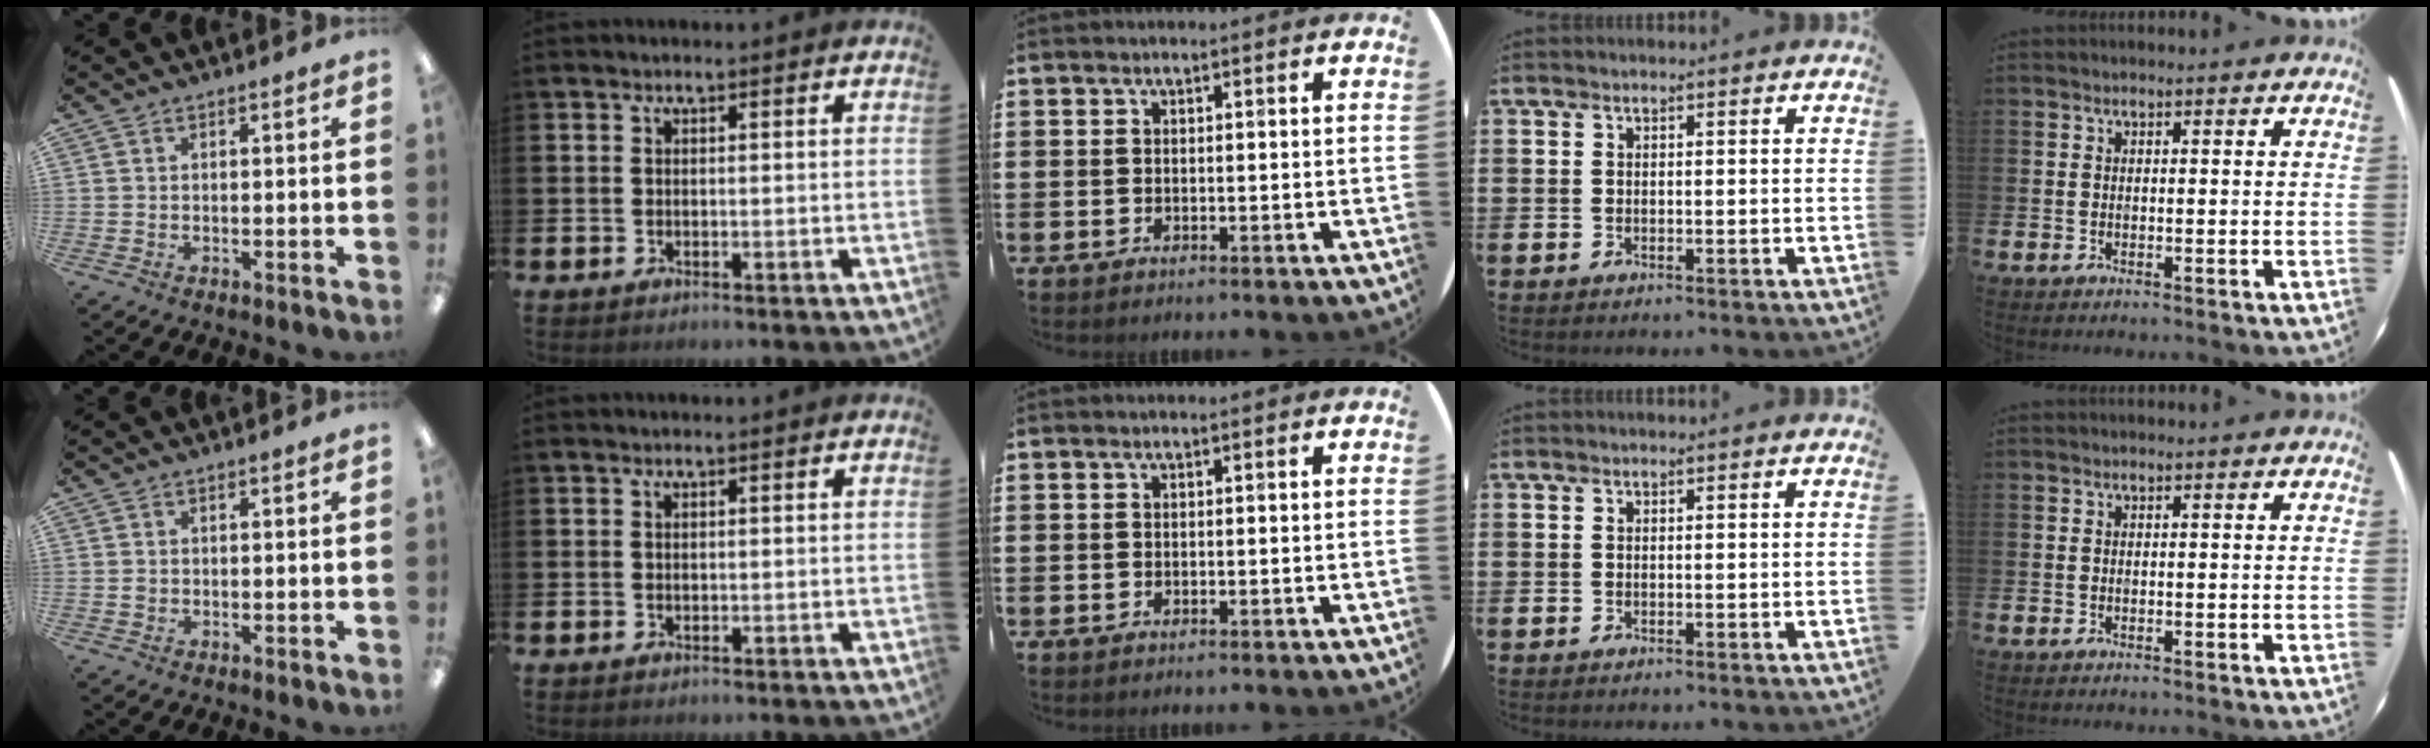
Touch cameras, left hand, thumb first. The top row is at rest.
{"thumb": {"total": 0.8, "force": [0.2, 0.7, 0.3], "torque": [-0.007, 0.005, 0.002]}}